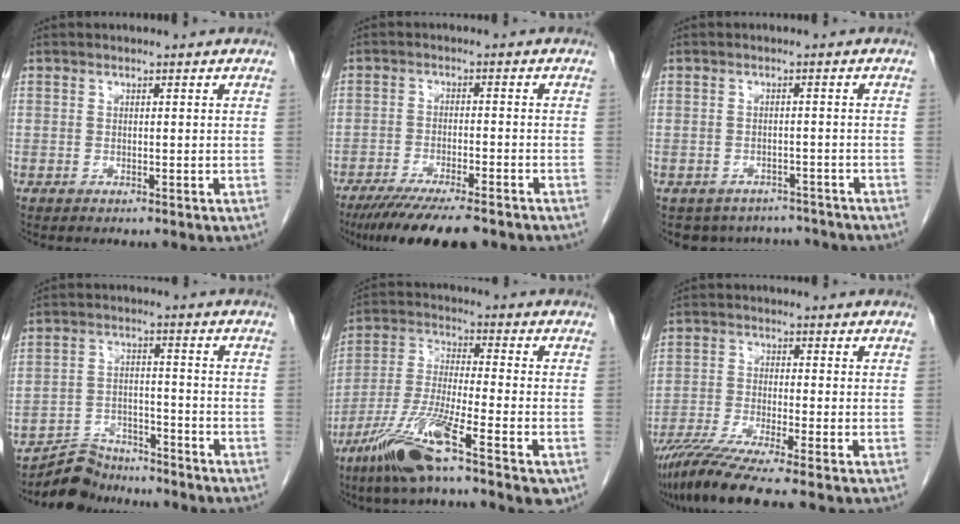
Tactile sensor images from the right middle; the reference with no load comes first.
{"total": 11.7, "force": [-9.2, 1.8, 7.0], "torque": [-0.106, -0.024, -0.143]}
{"total": 8.0, "force": [-7.2, 3.5, 0.5], "torque": [-0.002, 0.015, -0.082]}
{"total": 6.5, "force": [-6.2, 2.0, -0.5], "torque": [0.011, 0.013, -0.108]}
{"total": 13.6, "force": [-7.8, 1.0, 11.1], "torque": [-0.218, -0.028, -0.148]}
{"total": 8.7, "force": [-7.0, -1.2, 5.1], "torque": [-0.086, -0.029, -0.120]}